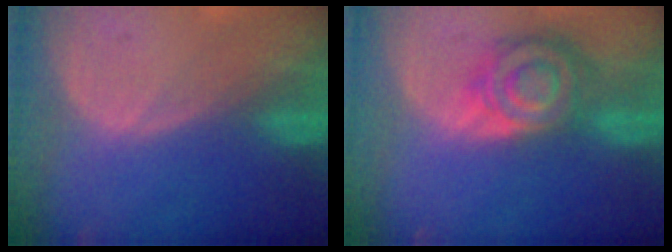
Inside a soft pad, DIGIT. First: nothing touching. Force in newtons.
{"total": 8.5, "press": 7.4, "slide": 4.2}